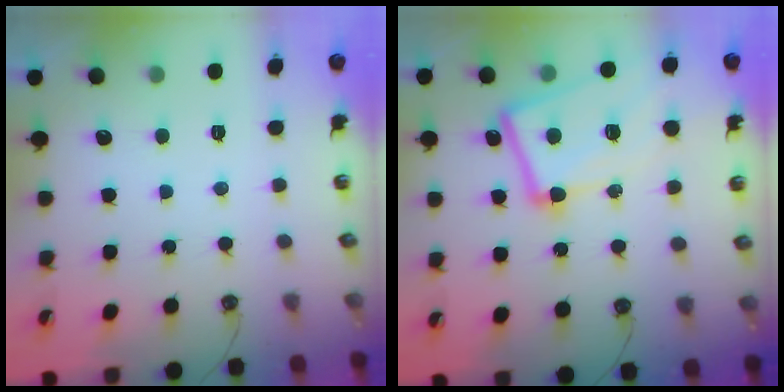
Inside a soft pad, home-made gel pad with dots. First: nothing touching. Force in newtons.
{"total": 12.4, "press": 12.2, "slide": 2.3}